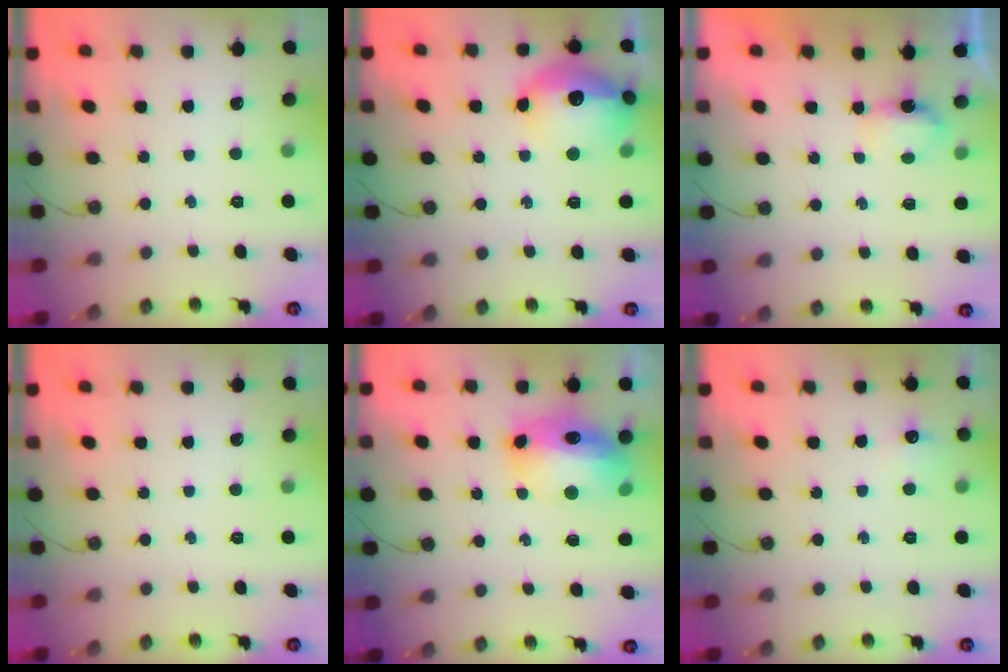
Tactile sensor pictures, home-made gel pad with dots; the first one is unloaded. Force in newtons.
{"total": 16.6, "press": 16.5, "slide": 1.4}
{"total": 3.4, "press": 3.3, "slide": 0.6}
{"total": 0.0}
{"total": 14.1, "press": 14.0, "slide": 1.5}
{"total": 5.6, "press": 5.6, "slide": 0.8}